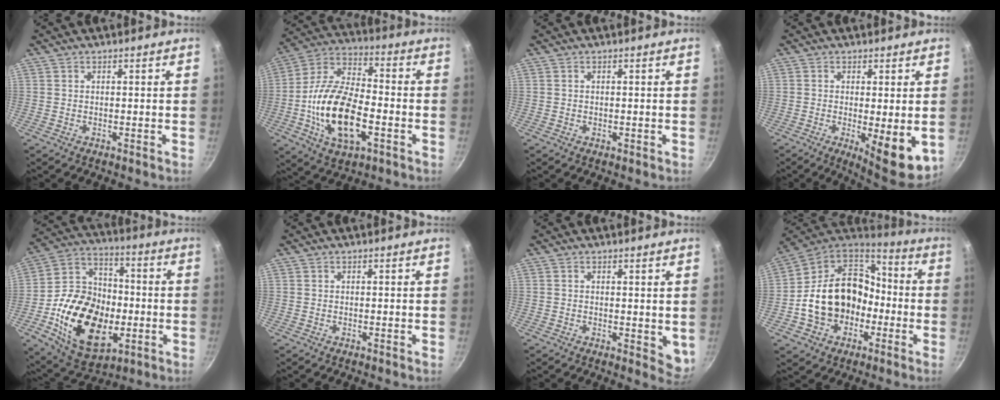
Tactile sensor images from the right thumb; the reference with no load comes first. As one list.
[{"total": 19.5, "force": [-4.8, 9.8, 16.2], "torque": [-0.298, 0.027, -0.097]}, {"total": 0.0}, {"total": 9.2, "force": [-1.5, 2.4, 8.8], "torque": [-0.112, -0.014, -0.010]}, {"total": 24.1, "force": [-5.3, 16.3, 16.9], "torque": [-0.268, 0.028, -0.088]}, {"total": 0.0}, {"total": 4.2, "force": [0.8, 2.0, 3.6], "torque": [-0.037, -0.009, 0.012]}, {"total": 20.1, "force": [-3.6, 16.0, 11.6], "torque": [-0.180, 0.062, -0.055]}]